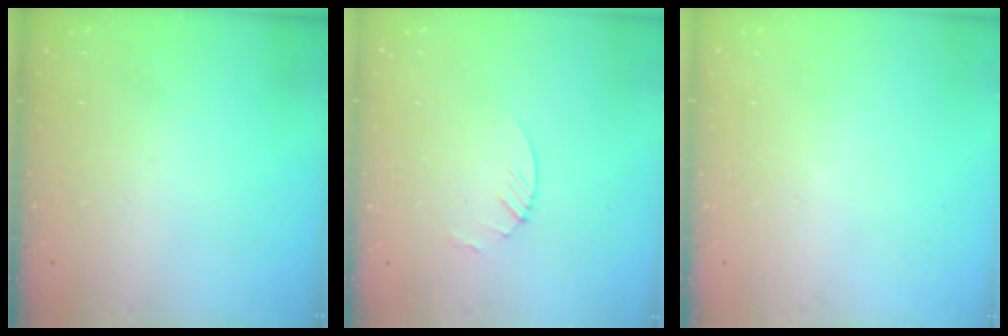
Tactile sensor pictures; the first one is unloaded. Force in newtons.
{"total": 3.0, "press": 3.0, "slide": 0.3}
{"total": 0.0}